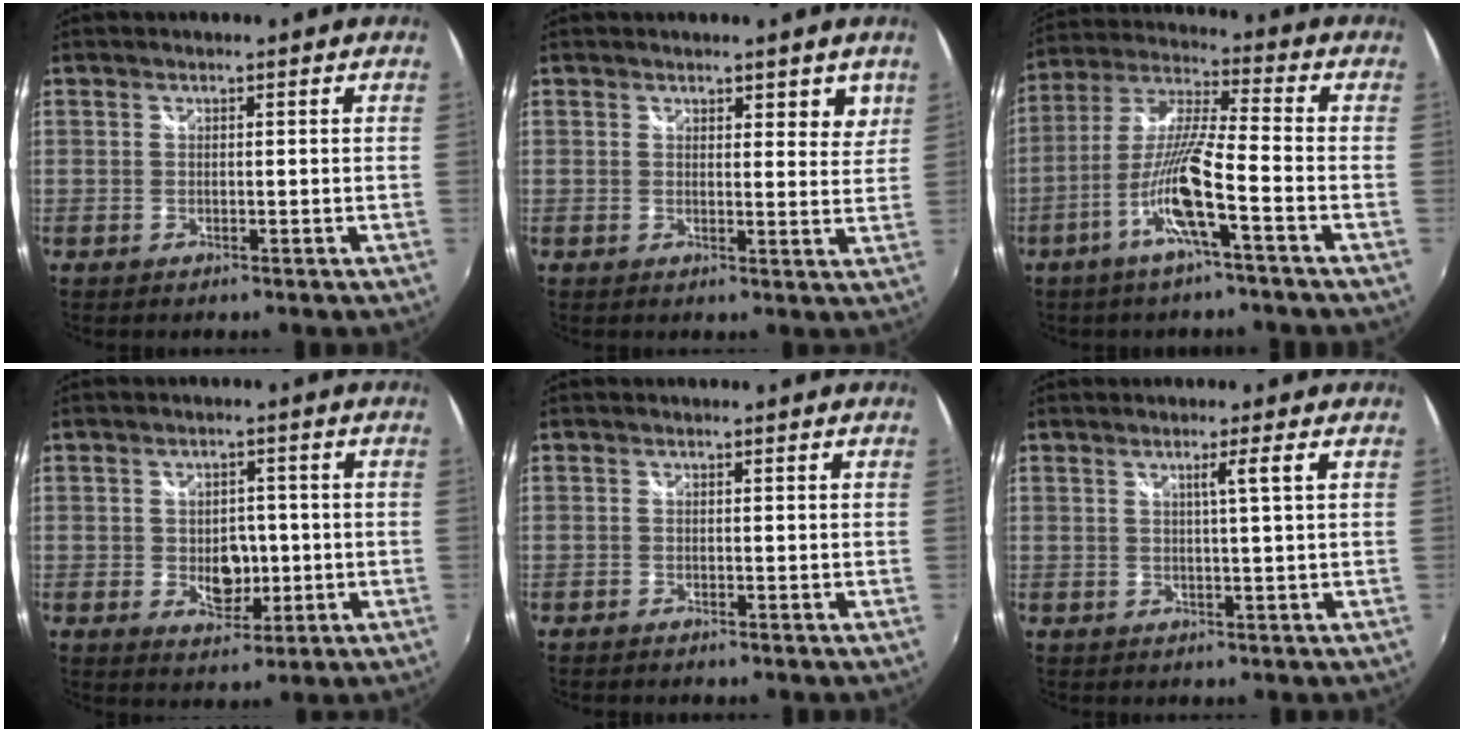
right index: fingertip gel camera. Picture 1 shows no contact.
{"total": 4.0, "force": [2.8, 1.6, 2.4], "torque": [-0.025, 0.002, 0.041]}
{"total": 12.0, "force": [-5.5, 0.1, 10.6], "torque": [-0.217, -0.005, -0.107]}
{"total": 5.9, "force": [-0.9, 4.2, 4.0], "torque": [-0.064, -0.005, -0.008]}
{"total": 0.8, "force": [-0.7, 0.2, 0.2], "torque": [-0.007, -0.004, -0.016]}
{"total": 2.7, "force": [0.8, -1.0, 2.3], "torque": [-0.039, -0.001, 0.015]}